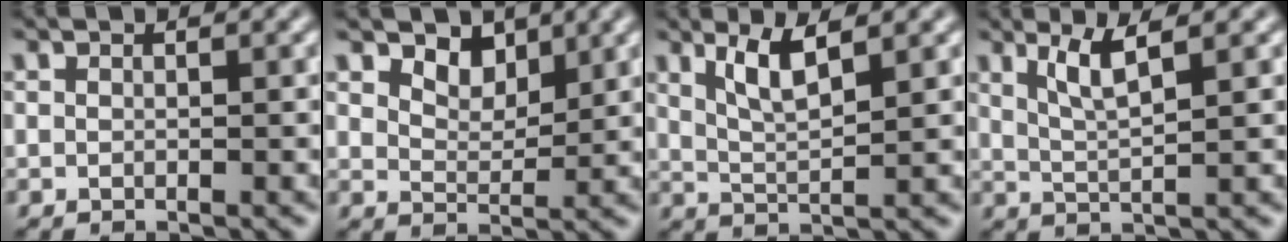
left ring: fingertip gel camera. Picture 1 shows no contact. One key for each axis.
{"total": 2.9, "fx": 2.2, "fy": 1.4, "fz": 1.2, "tx": -0.028, "ty": -0.013, "tz": 0.036}
{"total": 3.4, "fx": 2.0, "fy": 0.7, "fz": 2.7, "tx": -0.052, "ty": -0.005, "tz": 0.041}
{"total": 3.2, "fx": 1.7, "fy": 0.6, "fz": 2.6, "tx": -0.049, "ty": -0.003, "tz": 0.036}